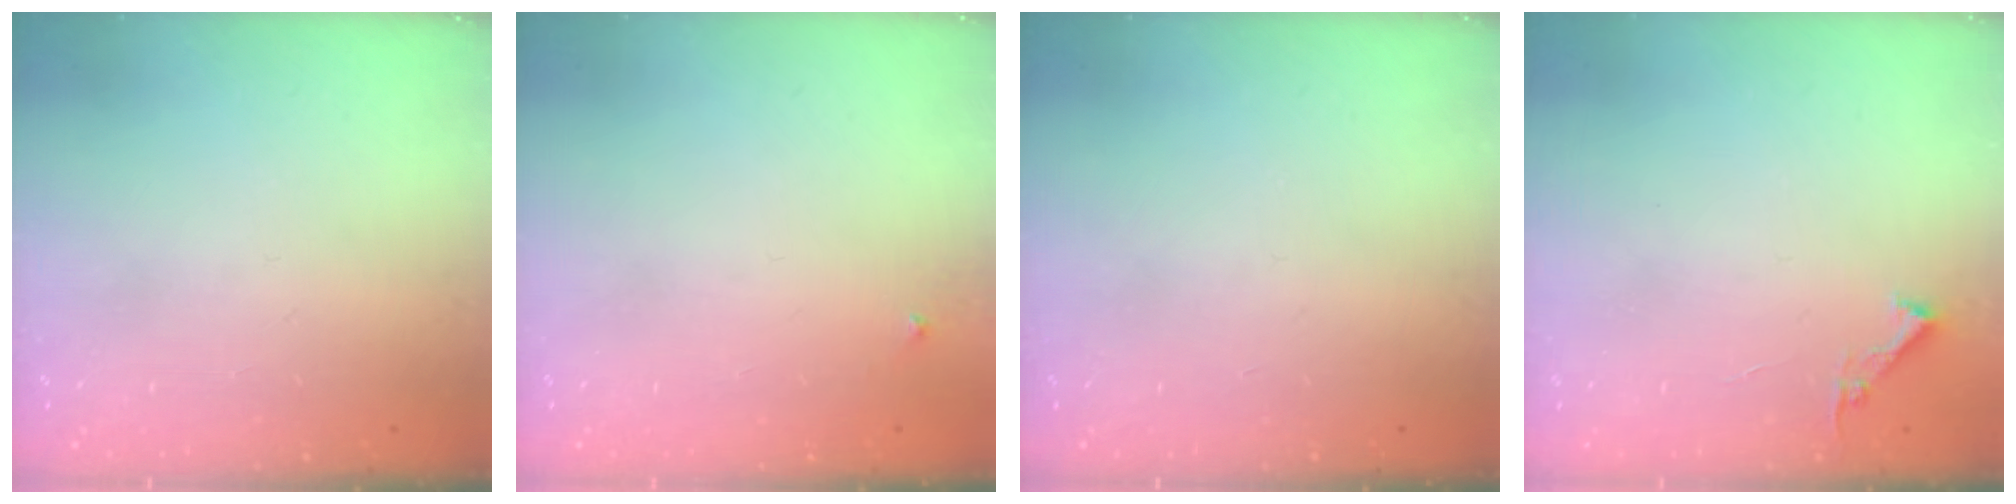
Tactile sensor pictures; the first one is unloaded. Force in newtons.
{"total": 3.3, "press": 3.3, "slide": 0.5}
{"total": 0.0}
{"total": 3.4, "press": 3.4, "slide": 0.4}